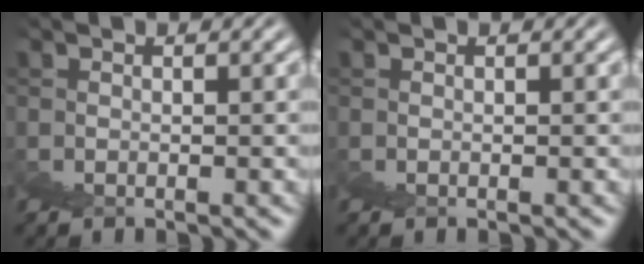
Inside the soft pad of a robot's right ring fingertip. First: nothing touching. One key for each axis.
{"total": 0.0}